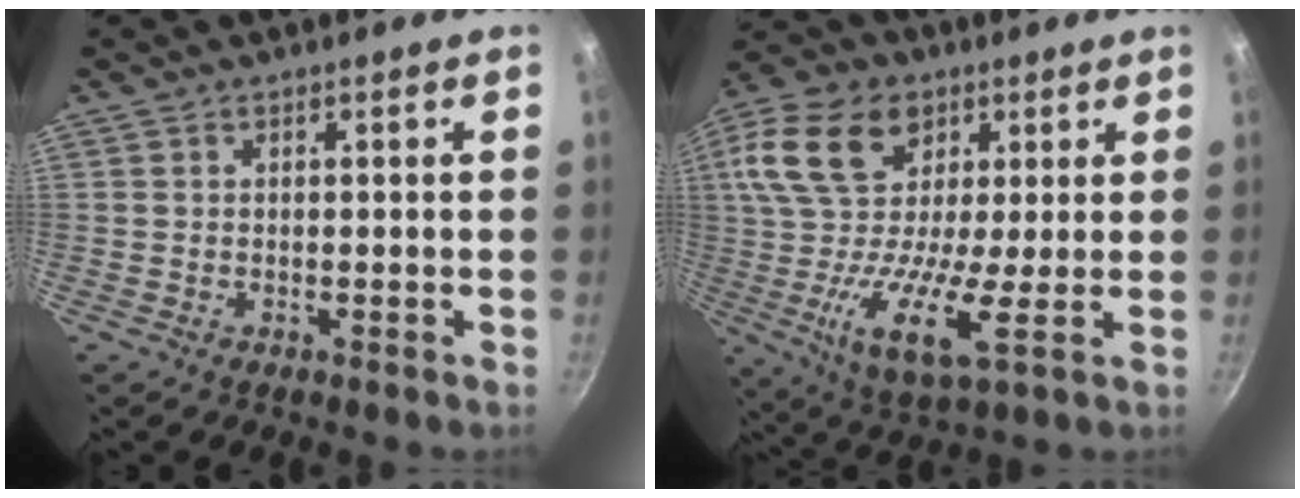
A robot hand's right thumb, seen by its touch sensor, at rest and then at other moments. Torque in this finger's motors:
{"motor_torque": [1.55, 2.26, 0.72, -0.38, 0.44]}